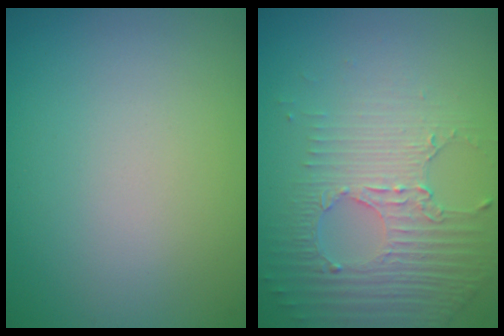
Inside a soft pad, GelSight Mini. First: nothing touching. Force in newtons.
{"total": 5.0, "press": 3.2, "slide": 3.8}